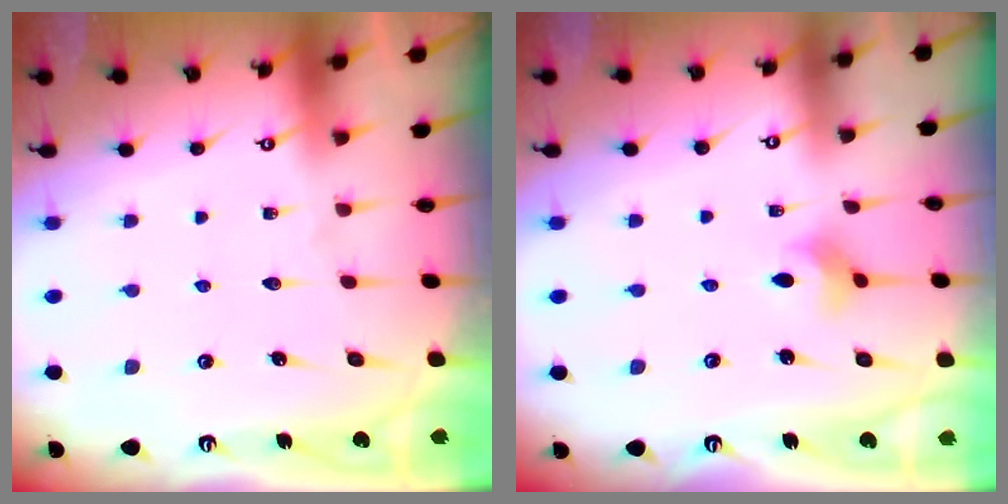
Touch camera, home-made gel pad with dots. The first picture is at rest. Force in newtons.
{"total": 2.7, "press": 2.7, "slide": 0.2}